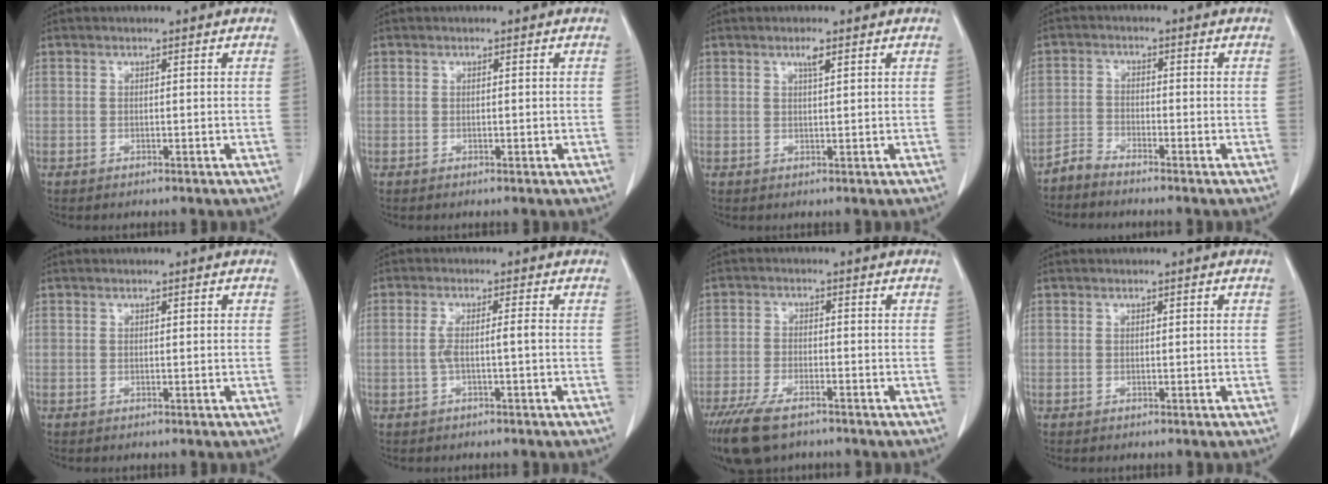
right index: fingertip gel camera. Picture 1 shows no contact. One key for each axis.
{"total": 1.0, "fx": 0.3, "fy": 0.7, "fz": 0.5, "tx": -0.015, "ty": 0.009, "tz": 0.013}
{"total": 2.0, "fx": 1.2, "fy": 0.5, "fz": 1.6, "tx": -0.031, "ty": 0.000, "tz": 0.022}
{"total": 2.9, "fx": -2.8, "fy": 0.4, "fz": 0.5, "tx": -0.012, "ty": -0.005, "tz": -0.059}
{"total": 0.9, "fx": 0.2, "fy": 0.4, "fz": 0.7, "tx": -0.018, "ty": 0.006, "tz": 0.006}
{"total": 3.5, "fx": -0.5, "fy": 0.4, "fz": 3.4, "tx": -0.071, "ty": 0.010, "tz": -0.006}
{"total": 9.7, "fx": -6.8, "fy": 3.5, "fz": 5.8, "tx": -0.112, "ty": -0.018, "tz": -0.119}
{"total": 0.7, "fx": 0.1, "fy": 0.3, "fz": 0.6, "tx": -0.016, "ty": 0.005, "tz": 0.006}